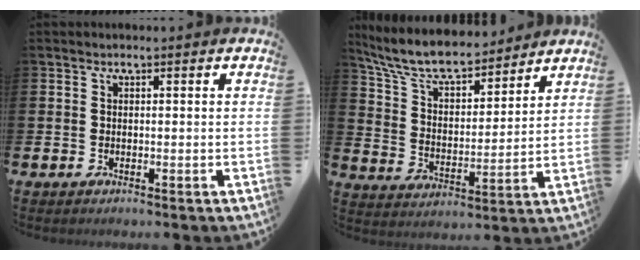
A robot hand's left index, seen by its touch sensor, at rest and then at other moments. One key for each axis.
{"total": 9.0, "fx": 8.1, "fy": 2.5, "fz": 3.1, "tx": -0.102, "ty": -0.048, "tz": 0.145}